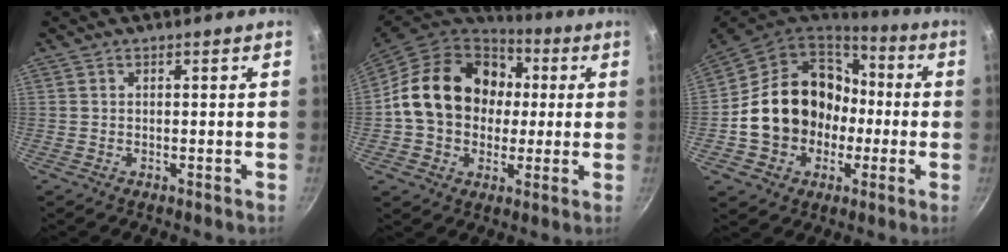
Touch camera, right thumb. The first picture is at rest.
{"total": 20.2, "force": [2.3, 16.2, 11.8], "torque": [-0.173, 0.030, 0.032]}
{"total": 20.2, "force": [-1.1, 16.9, 11.0], "torque": [-0.167, 0.050, -0.006]}